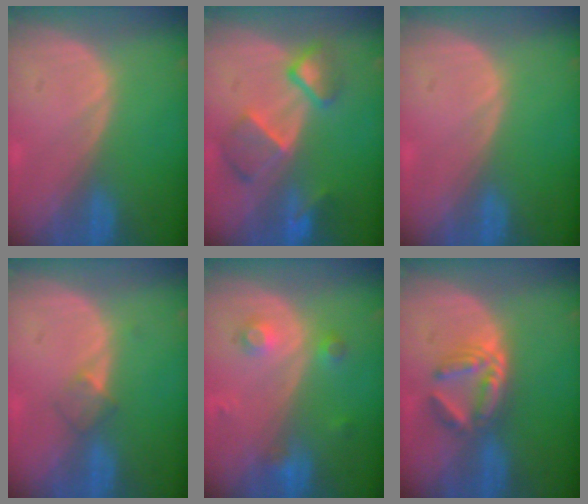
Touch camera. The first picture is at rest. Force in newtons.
{"total": 7.3, "press": 6.6, "slide": 2.9}
{"total": 0.0}
{"total": 2.3, "press": 2.0, "slide": 1.1}
{"total": 3.7, "press": 3.2, "slide": 1.8}
{"total": 6.0, "press": 5.3, "slide": 2.8}